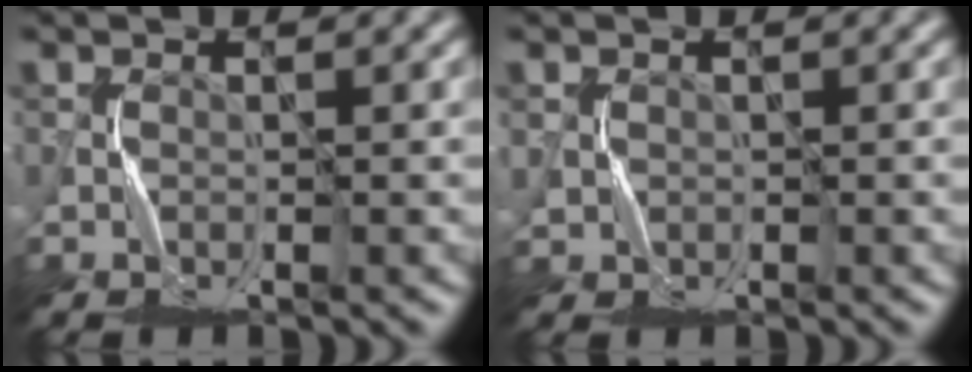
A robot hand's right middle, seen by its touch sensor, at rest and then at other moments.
{"total": 1.1, "force": [0.2, 1.1, 0.1], "torque": [-0.001, -0.004, 0.005]}